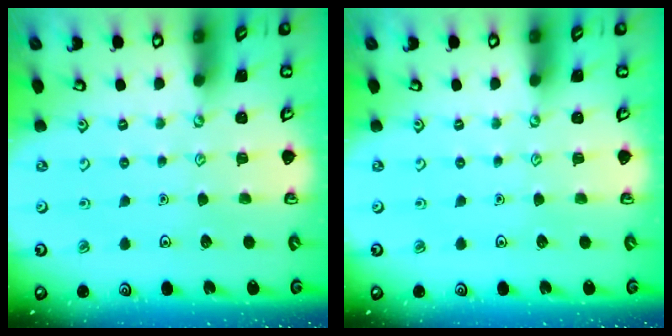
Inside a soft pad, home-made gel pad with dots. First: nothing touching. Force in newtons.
{"total": 0.0}